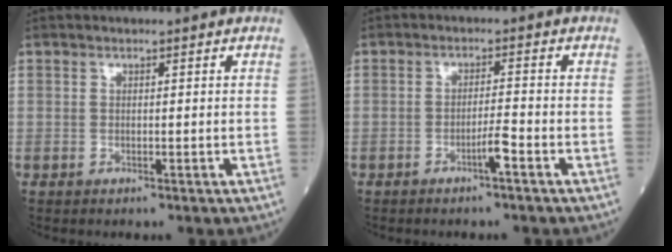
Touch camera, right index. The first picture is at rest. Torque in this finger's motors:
{"motor_torque": [0.94, -0.22, 0.50, 0.12]}